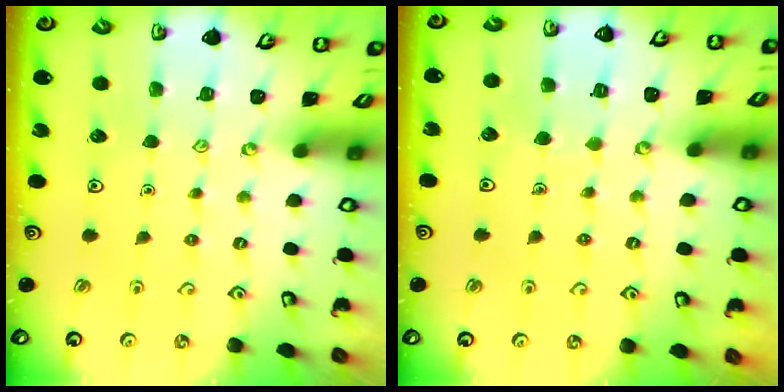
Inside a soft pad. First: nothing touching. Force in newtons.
{"total": 2.9, "press": 2.9, "slide": 0.2}